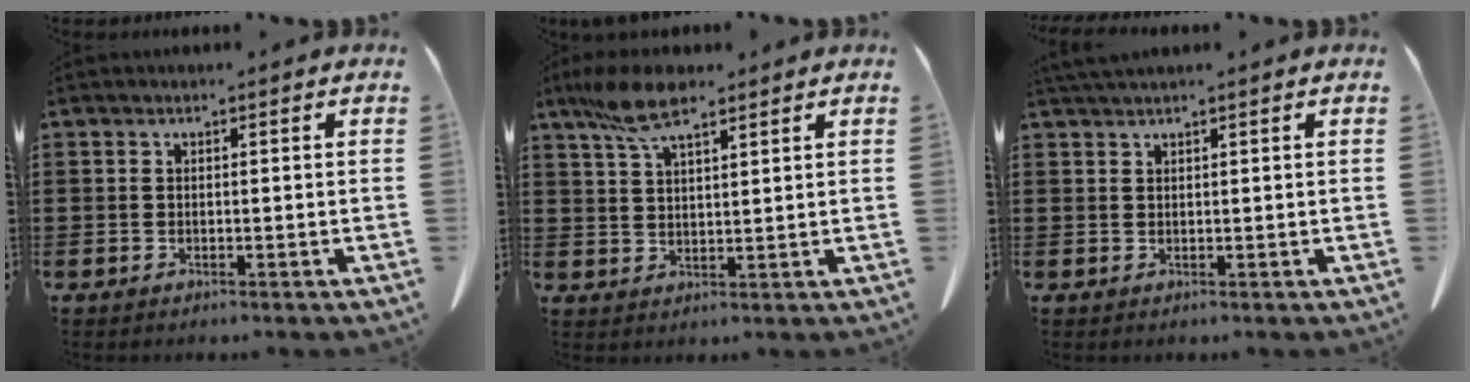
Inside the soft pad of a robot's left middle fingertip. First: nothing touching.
{"total": 7.5, "force": [4.9, 2.2, 5.2], "torque": [-0.120, -0.003, 0.089]}
{"total": 1.4, "force": [1.2, -0.1, 0.7], "torque": [-0.017, -0.003, 0.025]}